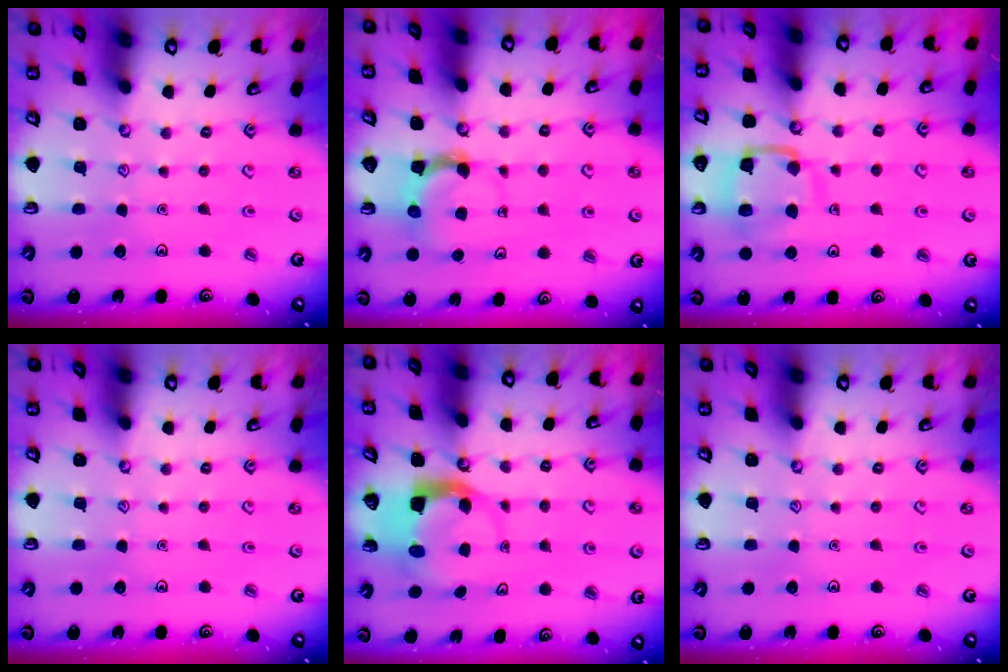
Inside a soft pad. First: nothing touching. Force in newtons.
{"total": 4.5, "press": 4.4, "slide": 0.7}
{"total": 12.2, "press": 12.2, "slide": 1.3}
{"total": 0.0}
{"total": 5.3, "press": 5.3, "slide": 0.6}
{"total": 0.0}